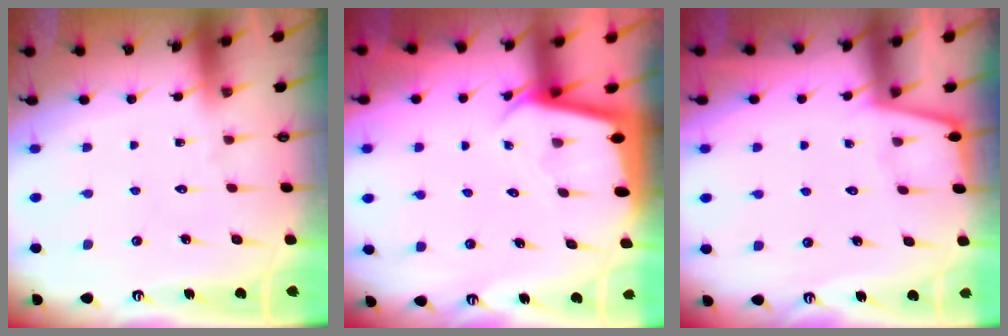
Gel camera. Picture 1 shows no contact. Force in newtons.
{"total": 2.2, "press": 2.2, "slide": 0.1}
{"total": 2.3, "press": 2.3, "slide": 0.3}